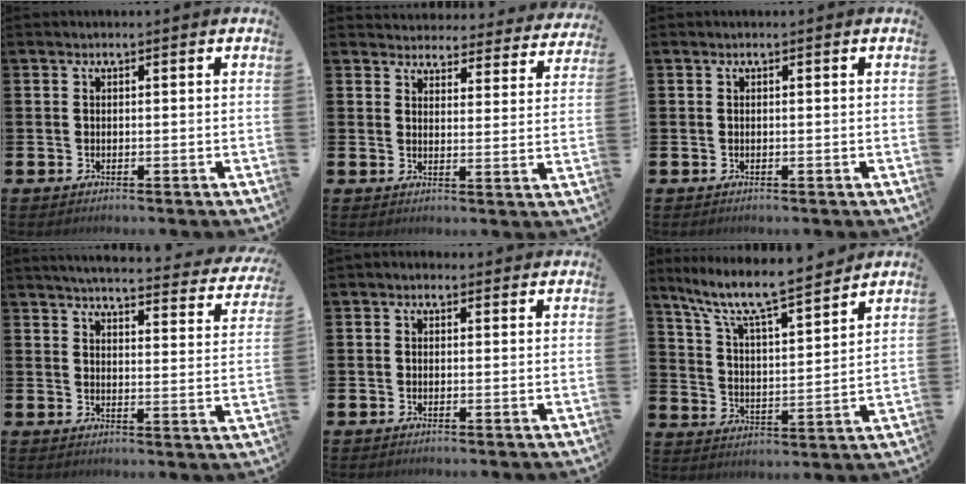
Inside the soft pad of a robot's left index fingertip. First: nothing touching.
{"total": 3.6, "force": [3.5, 0.8, 0.0], "torque": [-0.012, -0.032, 0.058]}
{"total": 0.0}
{"total": 4.3, "force": [4.0, 0.3, 1.3], "torque": [-0.028, -0.039, 0.062]}
{"total": 0.5, "force": [0.0, 0.4, 0.3], "torque": [-0.005, 0.005, -0.001]}
{"total": 9.0, "force": [8.2, 0.7, 3.6], "torque": [-0.098, -0.062, 0.137]}